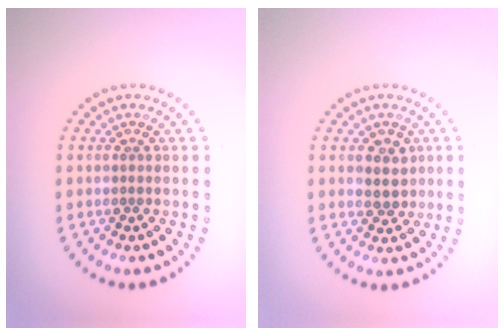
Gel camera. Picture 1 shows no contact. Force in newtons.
{"total": 2.6, "press": 2.4, "slide": 1.0}